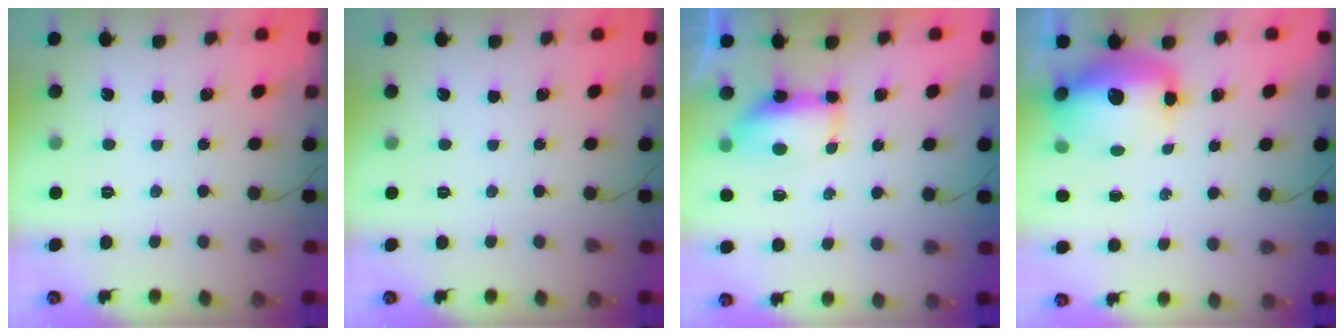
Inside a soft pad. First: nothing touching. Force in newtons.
{"total": 0.0}
{"total": 14.3, "press": 9.6, "slide": 10.6}
{"total": 13.0, "press": 12.7, "slide": 2.9}